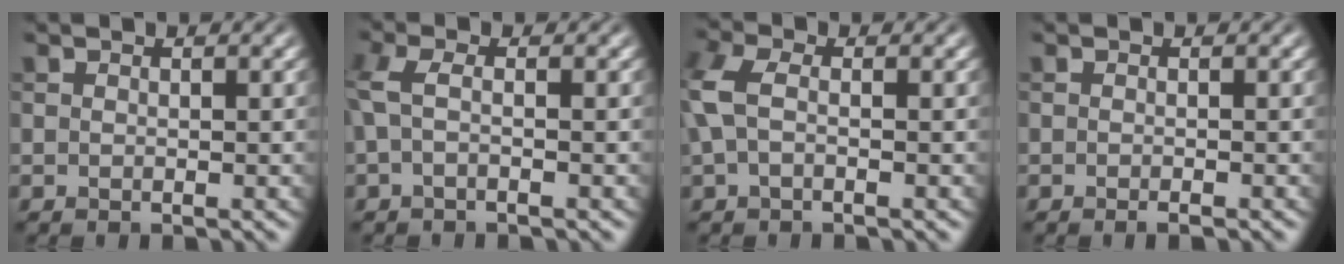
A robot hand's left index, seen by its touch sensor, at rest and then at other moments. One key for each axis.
{"total": 2.3, "fx": -0.2, "fy": 0.7, "fz": 2.2, "tx": -0.056, "ty": 0.000, "tz": -0.011}
{"total": 3.4, "fx": 0.0, "fy": 1.8, "fz": 2.8, "tx": -0.080, "ty": 0.010, "tz": -0.009}
{"total": 0.9, "fx": -0.5, "fy": 0.1, "fz": 0.7, "tx": -0.009, "ty": -0.003, "tz": -0.010}